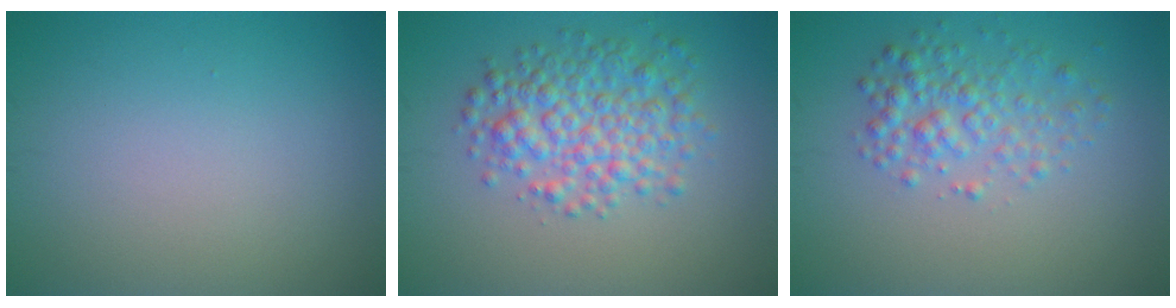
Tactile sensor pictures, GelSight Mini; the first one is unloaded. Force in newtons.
{"total": 5.1, "press": 5.1, "slide": 0.1}
{"total": 3.2, "press": 3.2, "slide": 0.1}